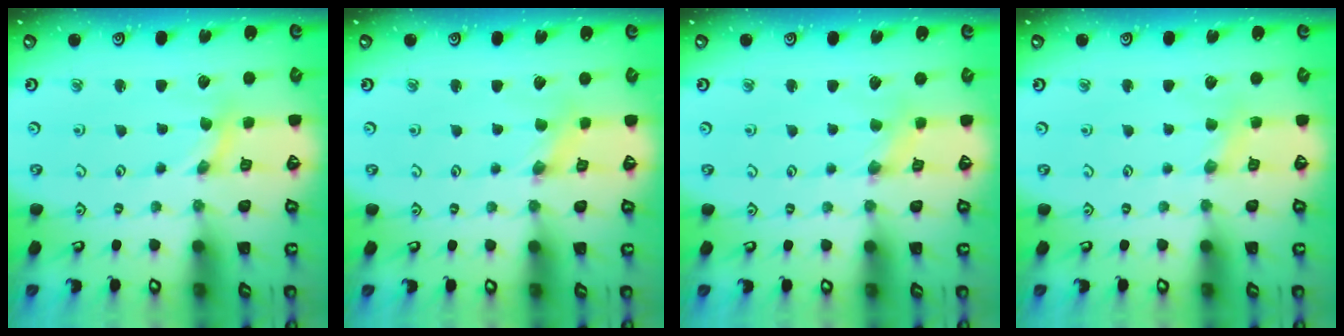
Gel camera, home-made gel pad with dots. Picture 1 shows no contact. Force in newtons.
{"total": 1.3, "press": 1.3, "slide": 0.2}
{"total": 0.8, "press": 0.8, "slide": 0.2}
{"total": 2.8, "press": 2.7, "slide": 0.5}